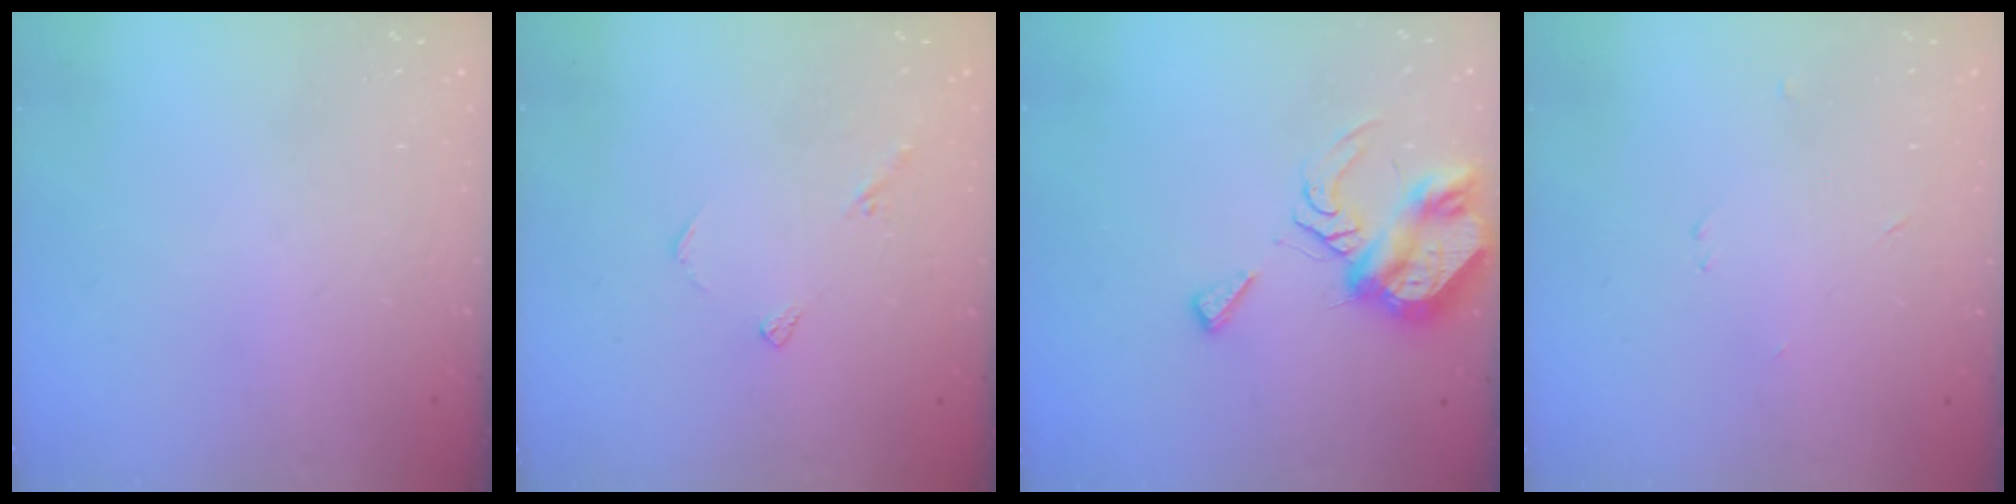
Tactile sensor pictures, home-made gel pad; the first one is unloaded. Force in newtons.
{"total": 4.7, "press": 4.7, "slide": 0.5}
{"total": 9.6, "press": 9.5, "slide": 1.3}
{"total": 2.2, "press": 2.2, "slide": 0.2}